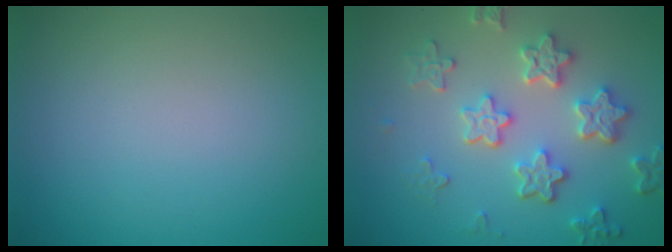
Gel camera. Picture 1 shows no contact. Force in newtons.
{"total": 4.7, "press": 4.1, "slide": 2.3}